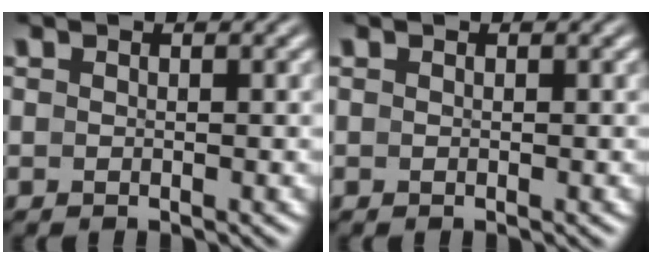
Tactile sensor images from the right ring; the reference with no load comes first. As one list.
[{"total": 0.0}]